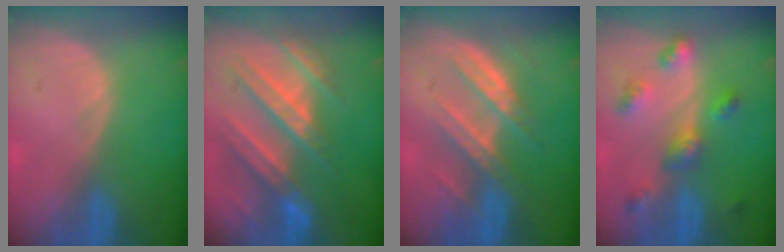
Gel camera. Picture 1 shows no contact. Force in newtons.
{"total": 10.1, "press": 9.6, "slide": 3.3}
{"total": 7.5, "press": 7.2, "slide": 1.9}
{"total": 6.6, "press": 5.8, "slide": 3.1}